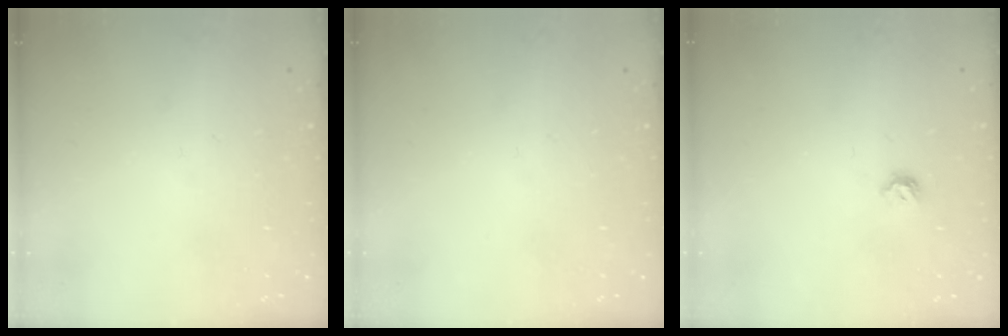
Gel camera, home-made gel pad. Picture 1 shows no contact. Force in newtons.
{"total": 0.0}
{"total": 5.4, "press": 5.4, "slide": 0.9}